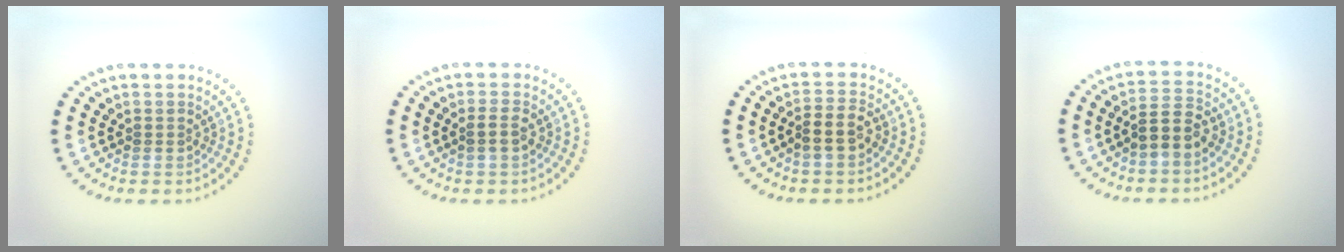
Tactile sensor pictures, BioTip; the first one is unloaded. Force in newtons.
{"total": 1.2, "press": 1.2, "slide": 0.2}
{"total": 2.4, "press": 2.2, "slide": 1.0}
{"total": 2.8, "press": 2.6, "slide": 1.1}